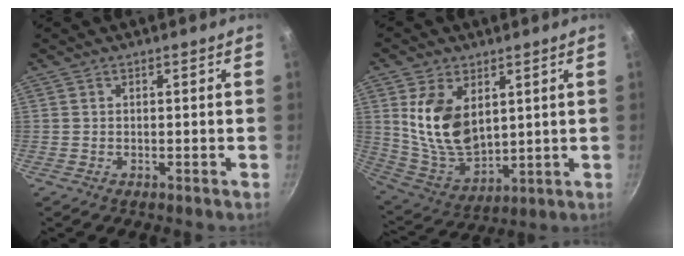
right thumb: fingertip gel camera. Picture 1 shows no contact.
{"total": 14.1, "force": [3.8, 8.7, 10.4], "torque": [-0.178, -0.039, 0.089]}